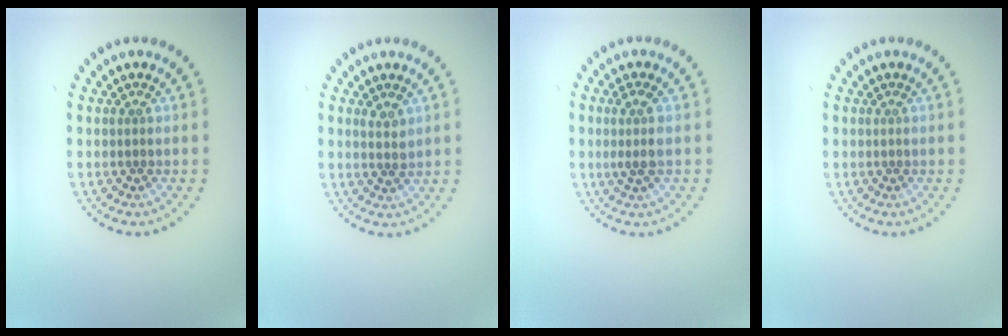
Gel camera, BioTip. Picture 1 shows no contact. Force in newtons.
{"total": 1.4, "press": 1.3, "slide": 0.6}
{"total": 1.9, "press": 1.5, "slide": 1.0}
{"total": 0.0}